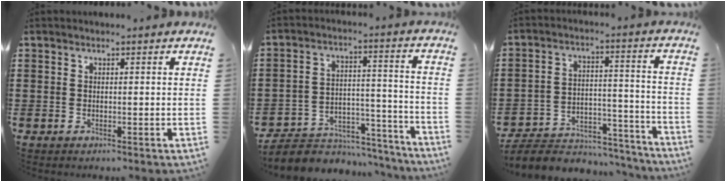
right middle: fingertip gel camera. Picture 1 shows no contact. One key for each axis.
{"total": 6.1, "fx": -5.7, "fy": 2.0, "fz": 0.9, "tx": -0.018, "ty": 0.014, "tz": -0.110}
{"total": 6.1, "fx": -5.8, "fy": 1.5, "fz": 1.2, "tx": -0.022, "ty": 0.010, "tz": -0.115}